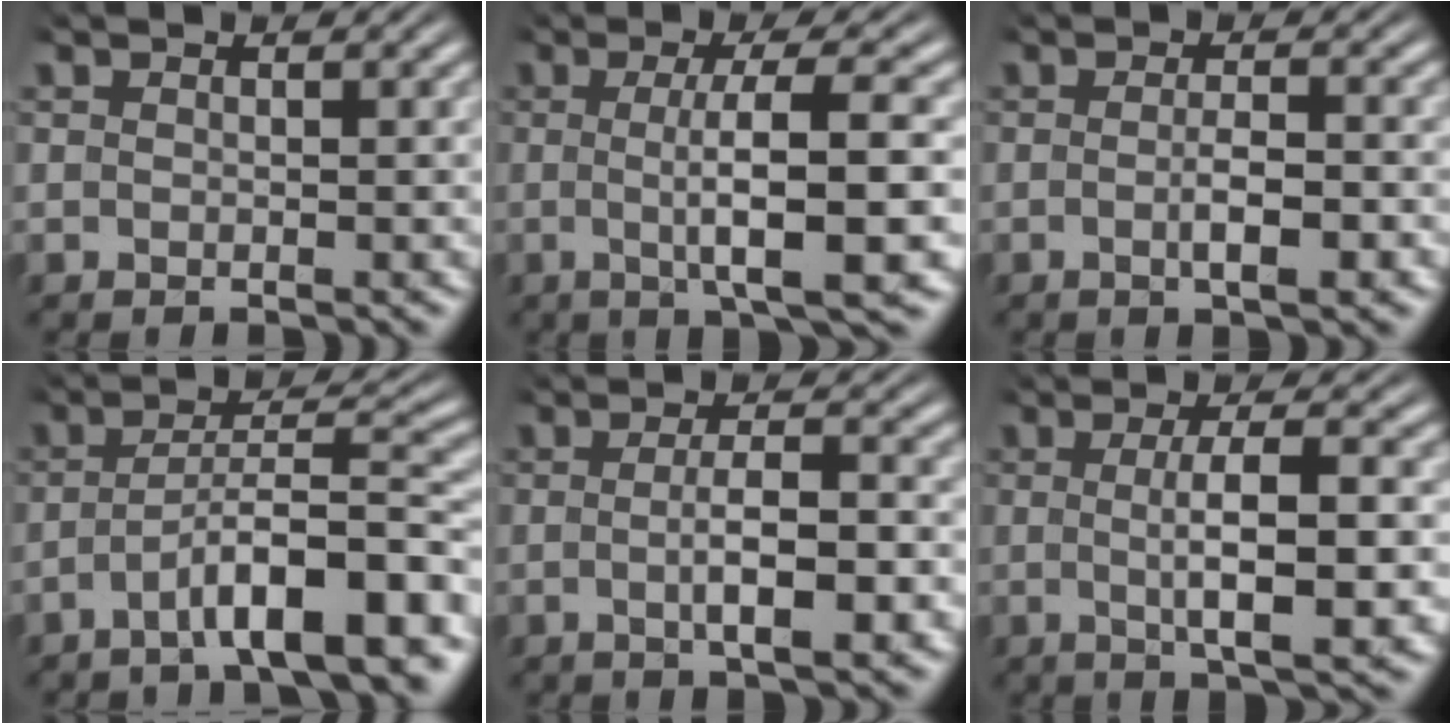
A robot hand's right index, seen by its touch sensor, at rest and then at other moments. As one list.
[{"total": 6.3, "force": [-0.7, 0.8, 6.2], "torque": [-0.100, -0.009, -0.009]}, {"total": 2.7, "force": [-1.3, 0.7, 2.3], "torque": [-0.036, -0.004, -0.024]}, {"total": 7.2, "force": [-3.9, 1.7, 5.8], "torque": [-0.093, -0.003, -0.057]}, {"total": 4.1, "force": [-1.4, 1.1, 3.7], "torque": [-0.057, -0.005, -0.023]}, {"total": 5.3, "force": [-0.5, 1.0, 5.2], "torque": [-0.088, -0.011, -0.005]}]